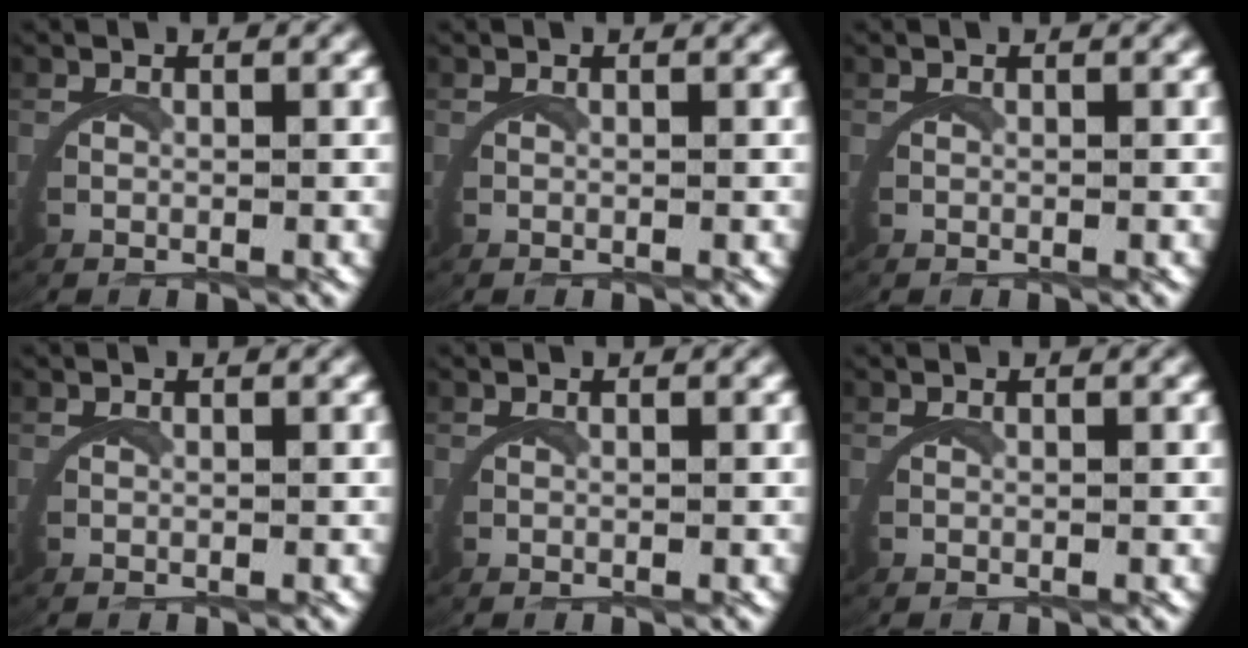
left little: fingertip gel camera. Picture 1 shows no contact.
{"total": 0.0}
{"total": 0.0}
{"total": 0.0}
{"total": 0.0}
{"total": 0.0}